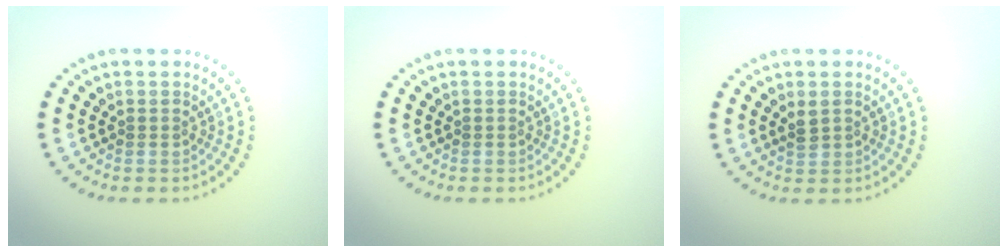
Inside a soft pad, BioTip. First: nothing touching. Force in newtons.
{"total": 0.0}
{"total": 1.3, "press": 1.3, "slide": 0.4}